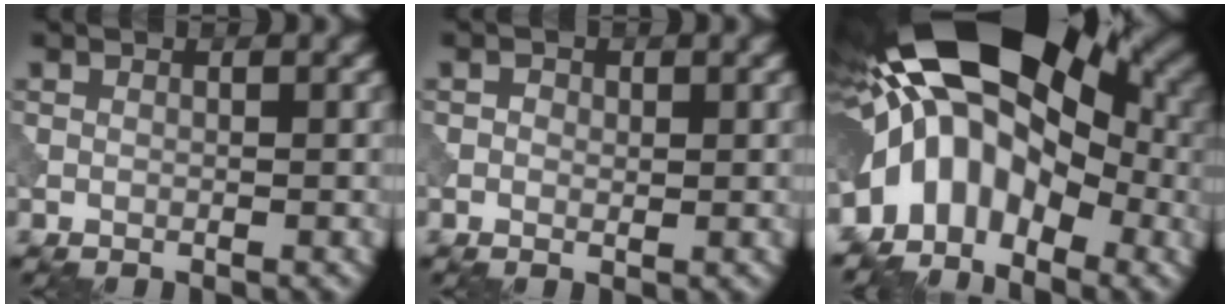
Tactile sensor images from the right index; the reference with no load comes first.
{"total": 0.7, "force": [0.1, 0.6, 0.4], "torque": [-0.004, -0.002, 0.000]}
{"total": 14.5, "force": [-1.0, 8.9, 11.3], "torque": [-0.174, 0.029, -0.033]}